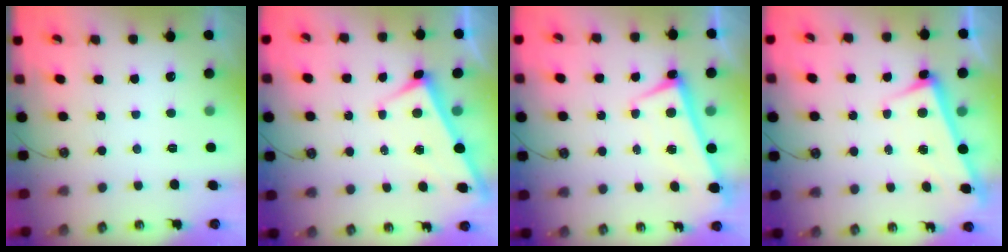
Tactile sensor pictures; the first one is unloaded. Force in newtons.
{"total": 3.3, "press": 3.3, "slide": 0.0}
{"total": 1.2, "press": 0.8, "slide": 0.9}
{"total": 2.6, "press": 2.5, "slide": 0.7}